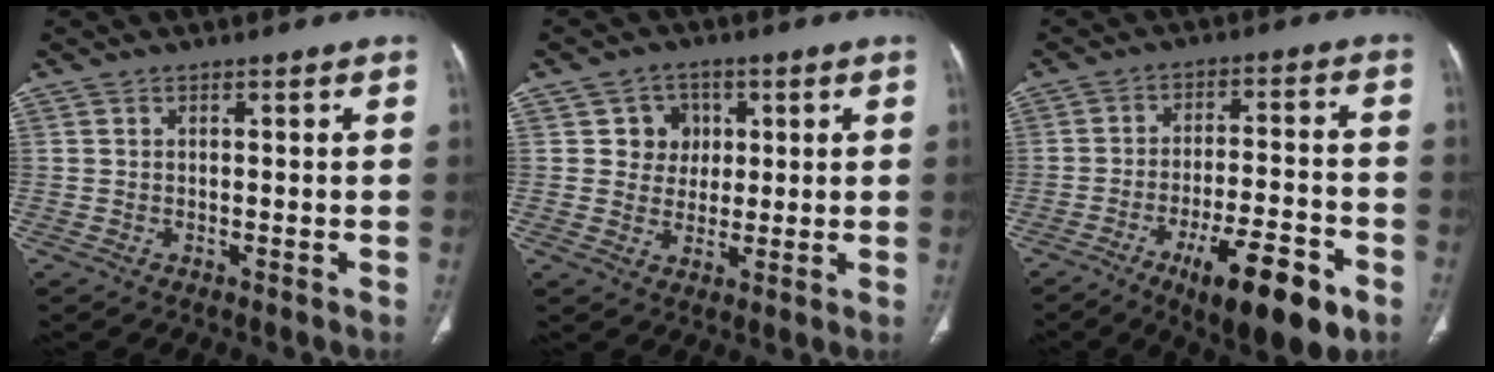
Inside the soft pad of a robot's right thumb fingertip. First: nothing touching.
{"total": 5.8, "force": [1.5, 5.4, 1.4], "torque": [0.014, 0.004, 0.019]}
{"total": 15.8, "force": [-8.3, 4.7, 12.6], "torque": [-0.181, 0.037, -0.122]}